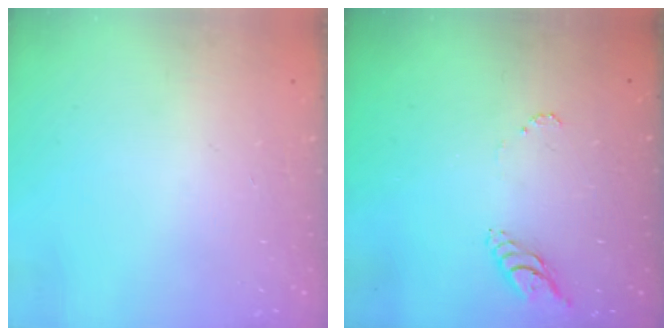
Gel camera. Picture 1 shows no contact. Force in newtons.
{"total": 7.8, "press": 7.7, "slide": 0.8}